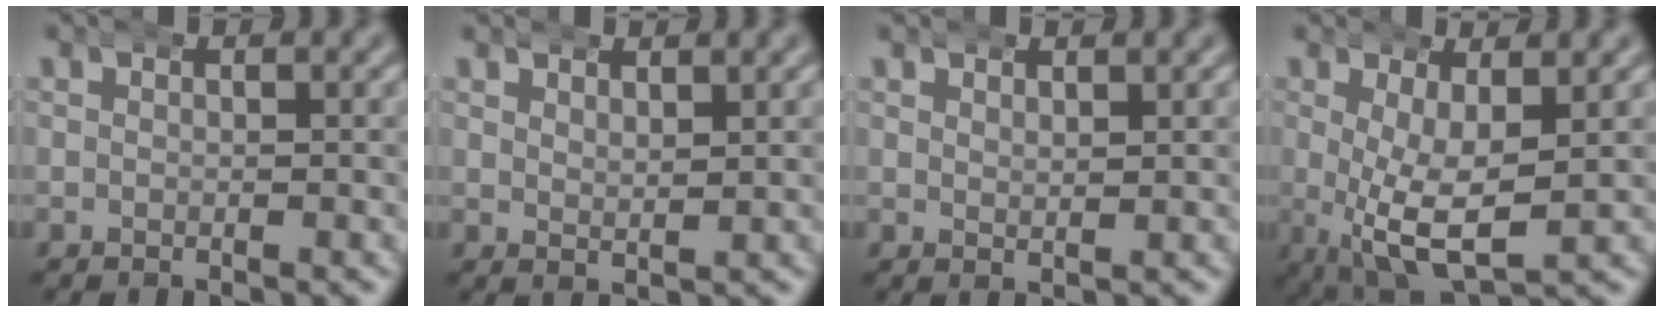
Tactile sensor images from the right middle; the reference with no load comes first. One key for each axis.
{"total": 1.4, "fx": 1.3, "fy": 0.1, "fz": 0.4, "tx": -0.008, "ty": -0.005, "tz": 0.028}
{"total": 1.0, "fx": 0.9, "fy": 0.1, "fz": 0.3, "tx": -0.003, "ty": -0.003, "tz": 0.021}
{"total": 7.6, "fx": -0.6, "fy": 3.8, "fz": 6.6, "tx": -0.130, "ty": -0.032, "tz": 0.013}